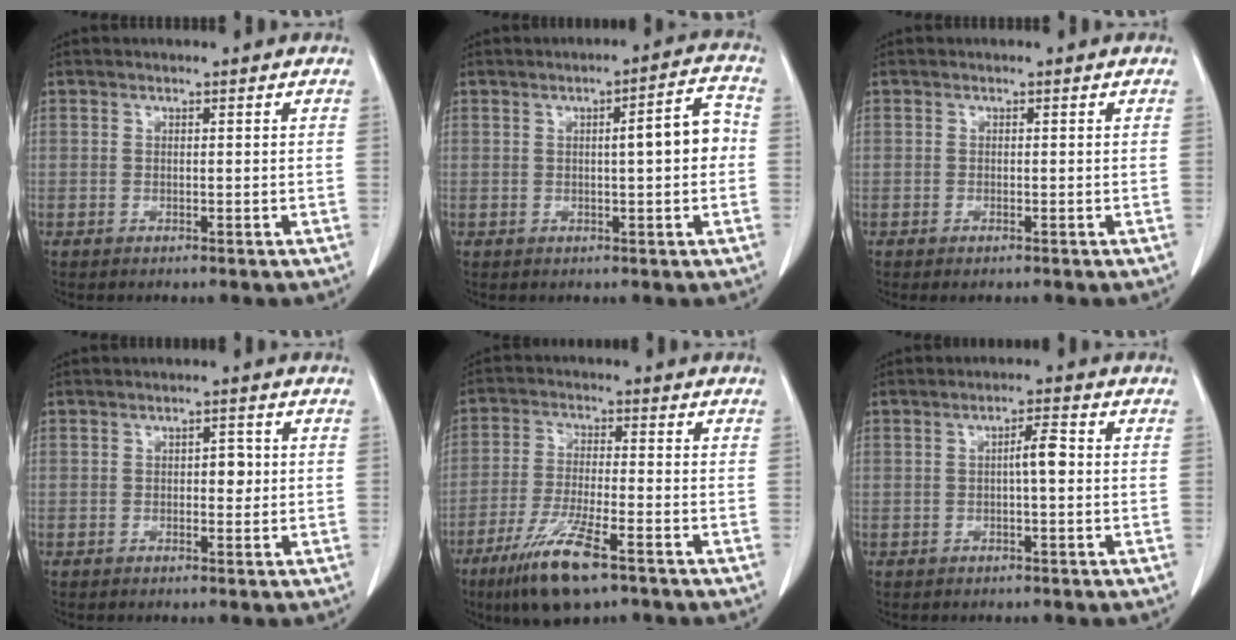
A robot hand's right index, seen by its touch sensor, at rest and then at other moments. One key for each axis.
{"total": 7.1, "fx": 0.1, "fy": 0.2, "fz": 7.1, "tx": -0.099, "ty": 0.016, "tz": -0.002}
{"total": 0.7, "fx": -0.5, "fy": 0.0, "fz": 0.5, "tx": -0.010, "ty": -0.002, "tz": -0.007}
{"total": 2.3, "fx": 0.1, "fy": 1.3, "fz": 1.9, "tx": -0.021, "ty": 0.004, "tz": 0.001}
{"total": 10.6, "fx": -6.5, "fy": 1.5, "fz": 8.2, "tx": -0.164, "ty": -0.026, "tz": -0.115}
{"total": 3.2, "fx": 0.0, "fy": 0.4, "fz": 3.1, "tx": -0.052, "ty": 0.005, "tz": -0.002}